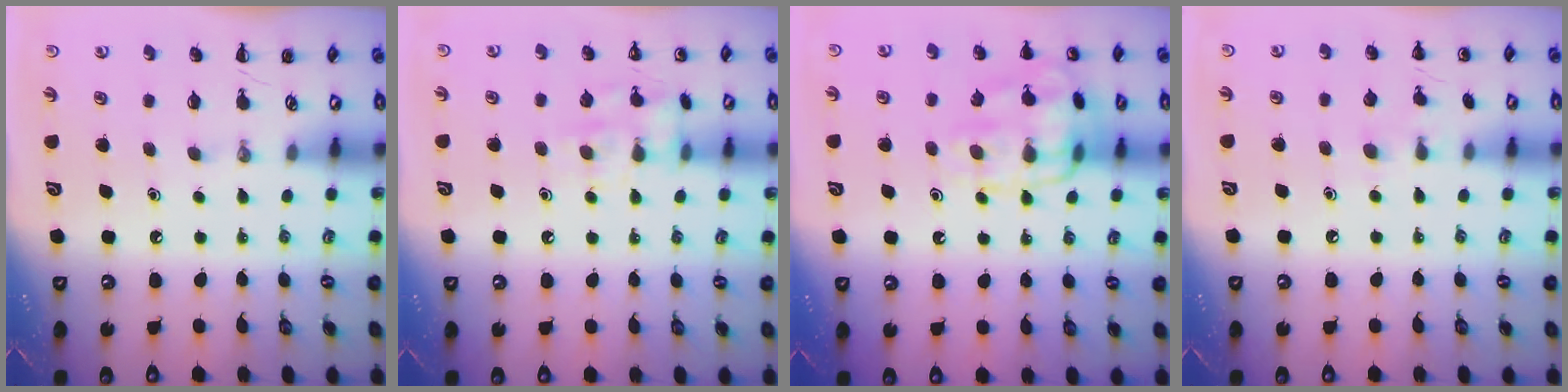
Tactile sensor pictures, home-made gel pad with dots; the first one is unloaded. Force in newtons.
{"total": 9.7, "press": 9.7, "slide": 0.8}
{"total": 15.2, "press": 15.1, "slide": 0.5}
{"total": 5.6, "press": 5.4, "slide": 1.7}